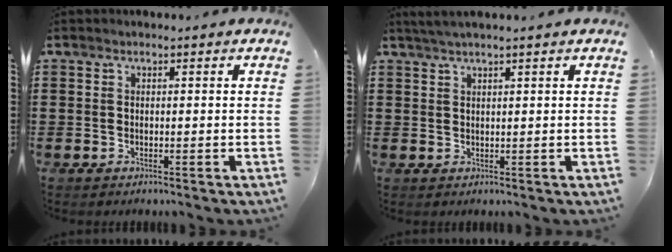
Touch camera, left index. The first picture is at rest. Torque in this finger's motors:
{"motor_torque": [2.14, 0.00, 0.05, 0.01]}